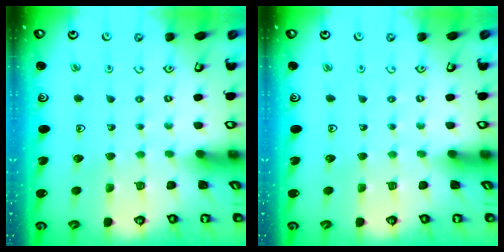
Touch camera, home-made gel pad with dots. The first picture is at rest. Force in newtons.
{"total": 0.0}